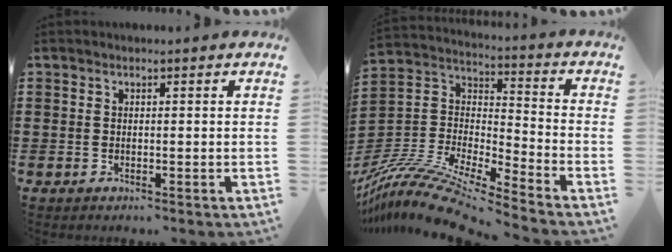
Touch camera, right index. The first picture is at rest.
{"total": 12.1, "force": [-10.7, 1.2, 5.5], "torque": [-0.124, 0.012, -0.220]}